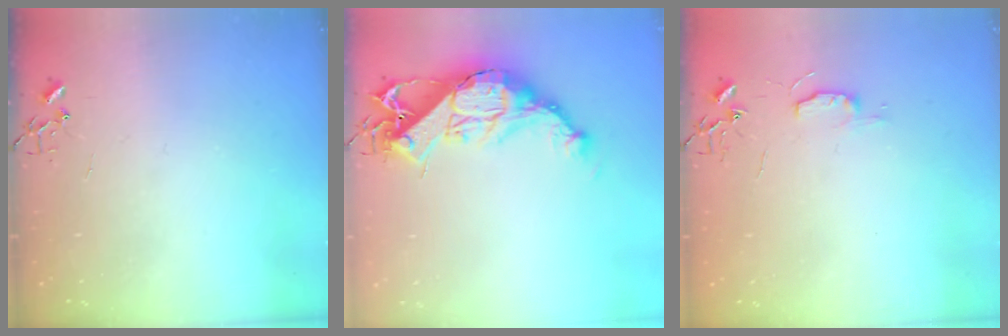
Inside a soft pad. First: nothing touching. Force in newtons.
{"total": 18.1, "press": 18.0, "slide": 1.6}
{"total": 5.9, "press": 5.8, "slide": 0.5}